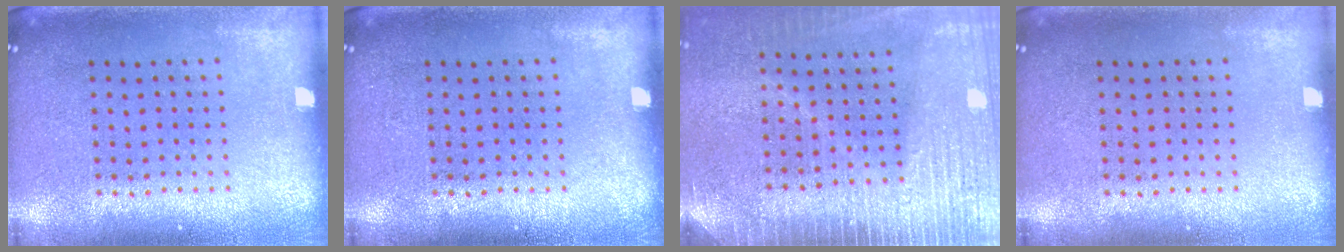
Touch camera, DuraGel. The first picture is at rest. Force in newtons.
{"total": 0.0}
{"total": 3.5, "press": 3.1, "slide": 1.6}
{"total": 0.0}